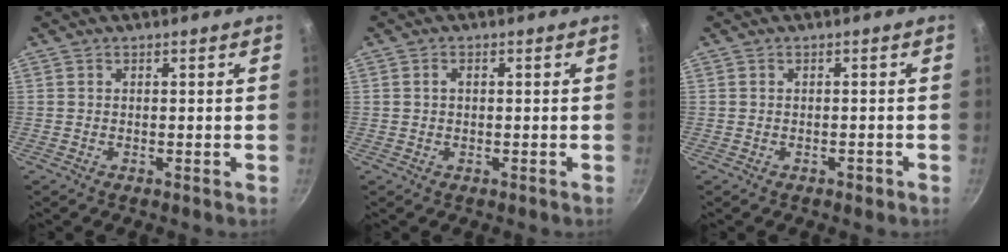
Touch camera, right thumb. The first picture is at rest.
{"total": 1.4, "force": [0.2, 0.9, 1.0], "torque": [-0.012, 0.008, 0.002]}
{"total": 1.3, "force": [-0.7, 0.7, 0.8], "torque": [-0.009, 0.009, -0.007]}